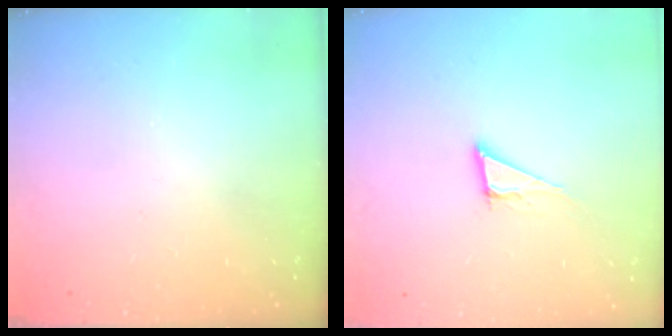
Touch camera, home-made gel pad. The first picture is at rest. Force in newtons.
{"total": 9.8, "press": 9.2, "slide": 3.3}